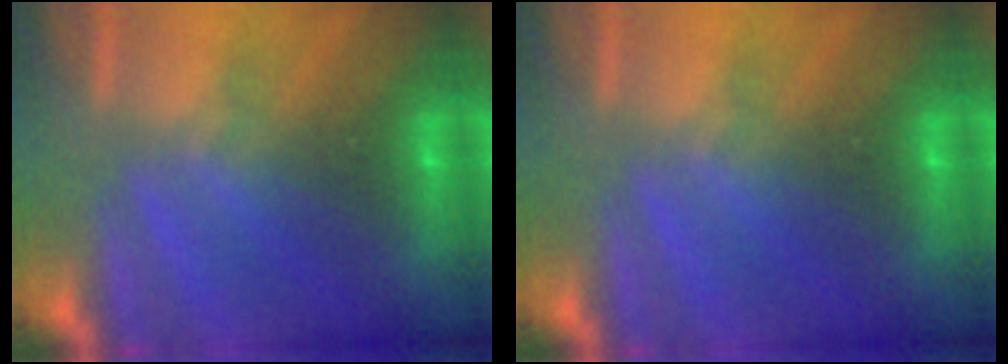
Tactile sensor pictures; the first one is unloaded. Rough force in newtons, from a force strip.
{"total": 0.0}